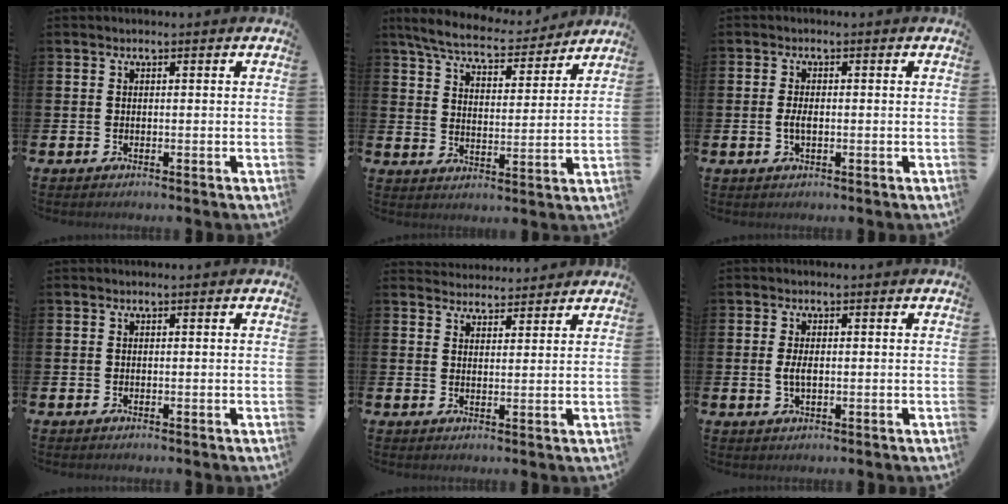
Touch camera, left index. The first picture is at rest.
{"total": 7.1, "force": [6.7, 1.3, 2.2], "torque": [-0.066, -0.042, 0.114]}
{"total": 2.0, "force": [-0.3, 1.0, 1.7], "torque": [-0.027, 0.000, -0.008]}
{"total": 0.0}
{"total": 3.4, "force": [3.3, 0.8, -0.3], "torque": [-0.001, -0.016, 0.061]}
{"total": 2.3, "force": [0.0, 1.1, 2.0], "torque": [-0.034, 0.002, -0.004]}